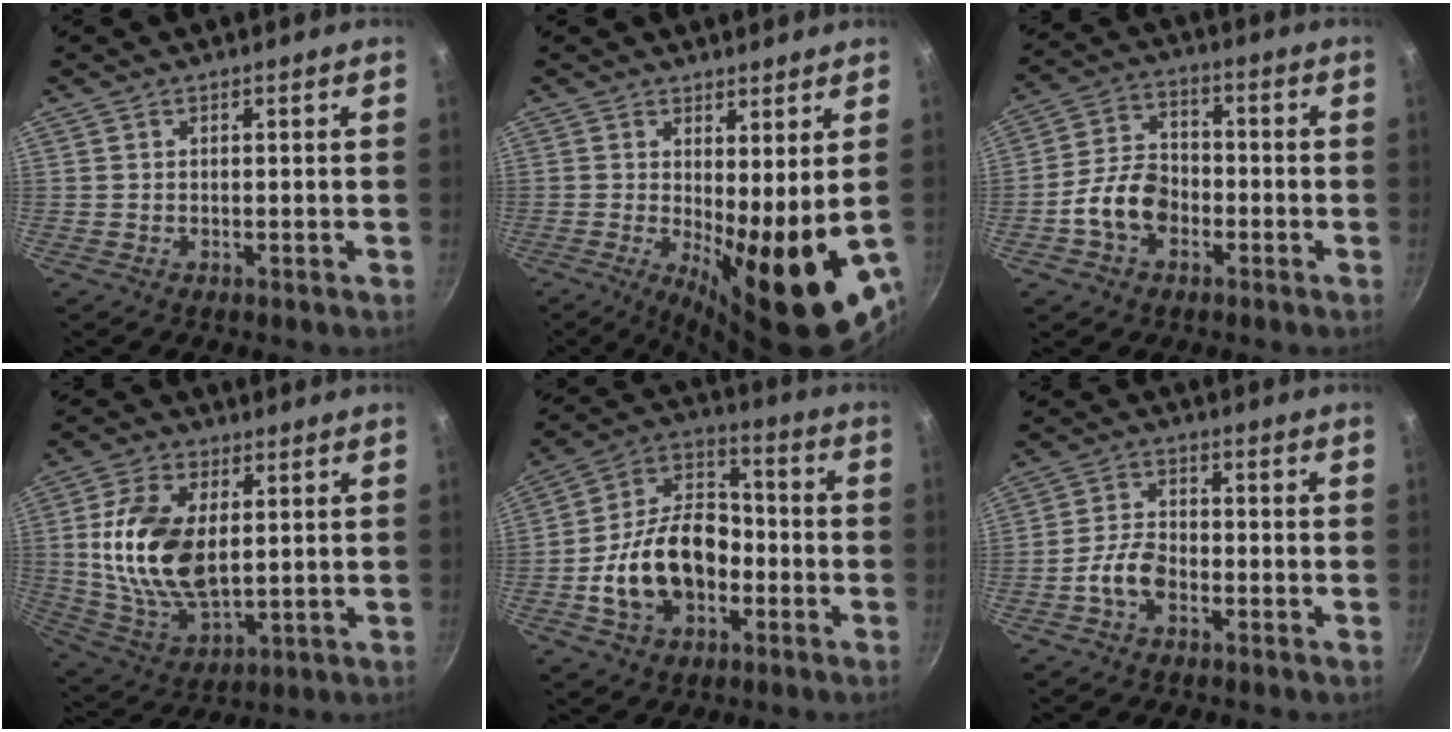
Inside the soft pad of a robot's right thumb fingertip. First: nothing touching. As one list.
[{"total": 14.7, "force": [-0.6, 4.4, 14.0], "torque": [-0.175, -0.020, 0.003]}, {"total": 9.6, "force": [-3.3, 6.8, 5.9], "torque": [-0.083, 0.034, -0.068]}, {"total": 16.5, "force": [2.3, 9.6, 13.2], "torque": [-0.241, -0.013, 0.051]}, {"total": 18.2, "force": [-4.6, 12.6, 12.3], "torque": [-0.186, 0.053, -0.088]}, {"total": 5.9, "force": [-2.6, 3.5, 4.0], "torque": [-0.069, 0.031, -0.053]}]